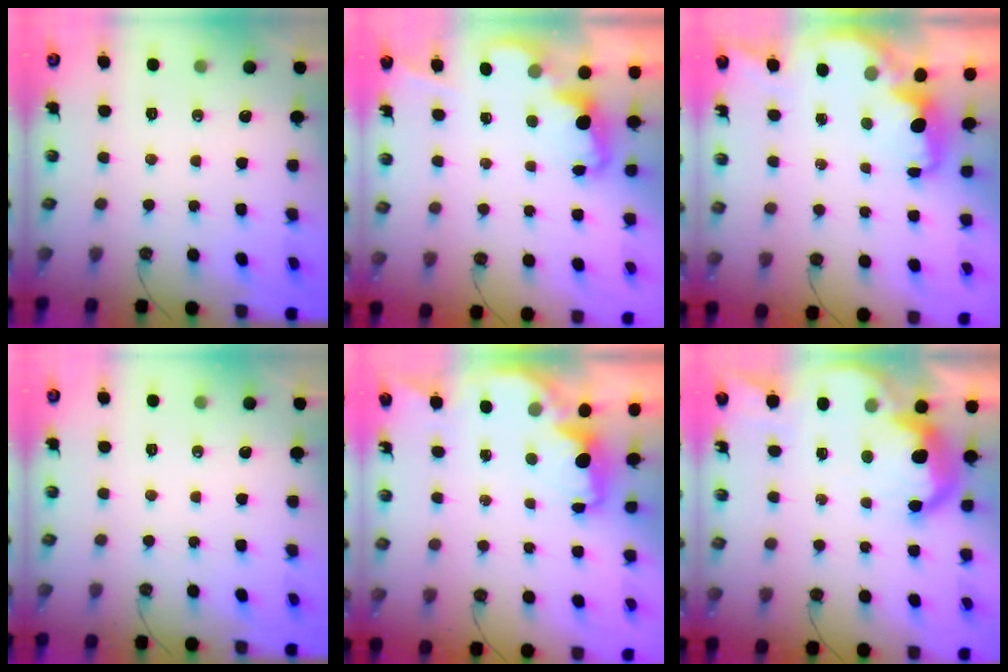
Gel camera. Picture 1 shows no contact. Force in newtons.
{"total": 2.3, "press": 2.3, "slide": 0.5}
{"total": 2.3, "press": 2.2, "slide": 0.8}
{"total": 0.0}
{"total": 2.1, "press": 2.1, "slide": 0.5}
{"total": 10.4, "press": 10.3, "slide": 0.8}